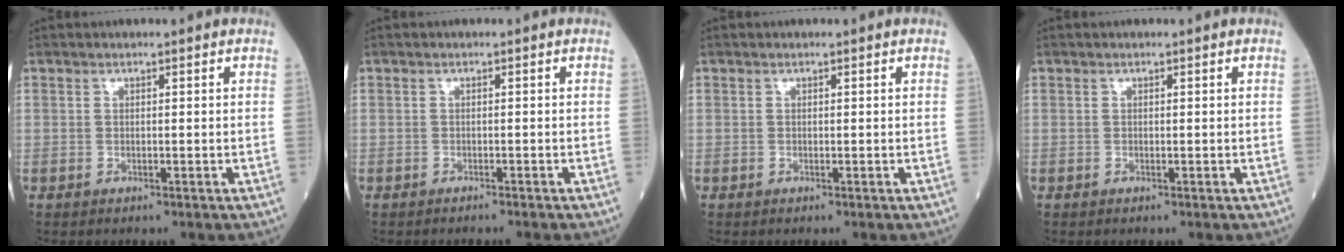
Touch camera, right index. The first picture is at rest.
{"total": 2.0, "force": [-1.9, -0.2, 0.8], "torque": [-0.012, 0.000, -0.021]}
{"total": 0.0}
{"total": 0.0}